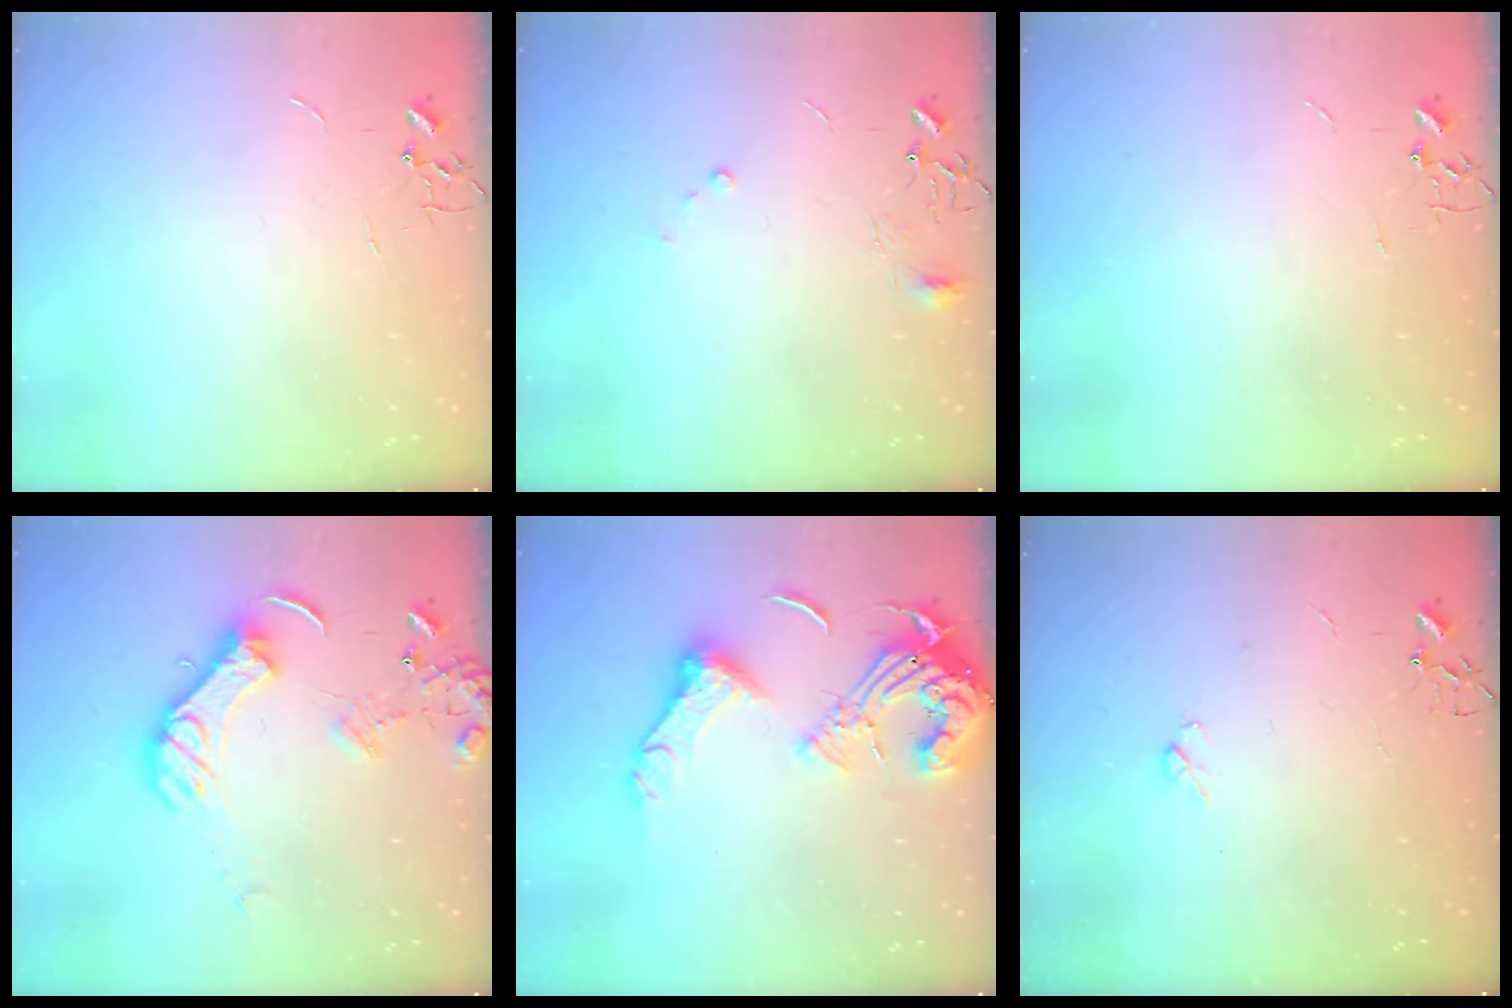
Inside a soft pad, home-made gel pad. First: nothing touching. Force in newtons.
{"total": 7.3, "press": 7.3, "slide": 0.6}
{"total": 0.0}
{"total": 12.7, "press": 12.6, "slide": 1.4}
{"total": 17.5, "press": 17.4, "slide": 1.9}
{"total": 3.8, "press": 3.6, "slide": 0.9}